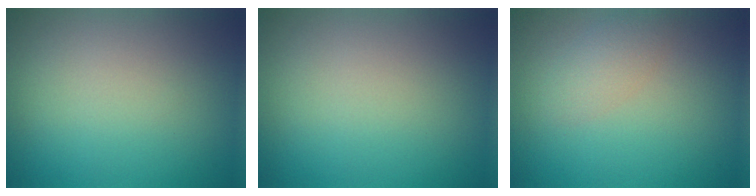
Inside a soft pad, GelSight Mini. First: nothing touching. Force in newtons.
{"total": 0.0}
{"total": 1.8, "press": 1.8, "slide": 0.1}